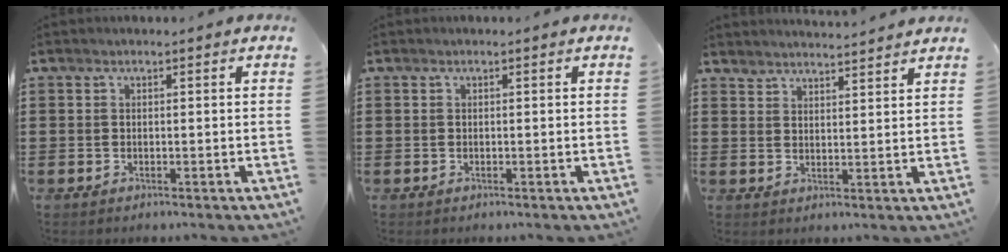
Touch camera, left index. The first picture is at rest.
{"total": 0.0}
{"total": 3.2, "force": [3.1, -0.3, -0.6], "torque": [0.000, -0.019, 0.056]}